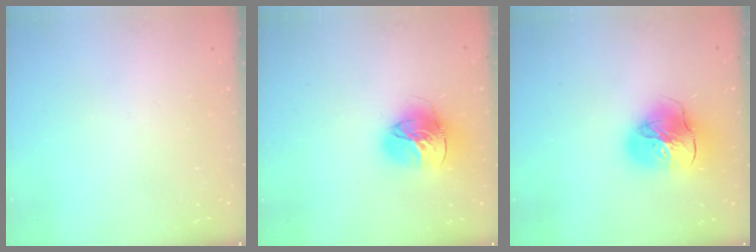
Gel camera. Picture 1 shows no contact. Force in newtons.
{"total": 17.5, "press": 17.4, "slide": 1.7}
{"total": 19.2, "press": 19.0, "slide": 2.1}